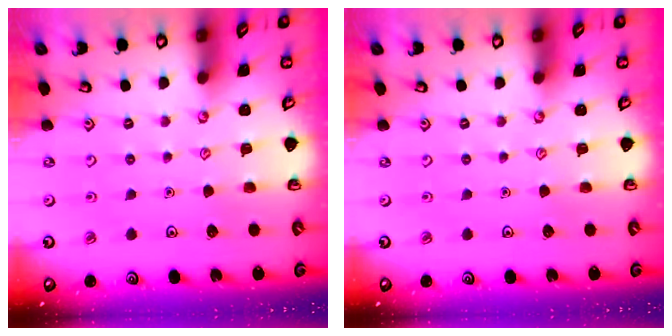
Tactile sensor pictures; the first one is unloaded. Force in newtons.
{"total": 0.0}